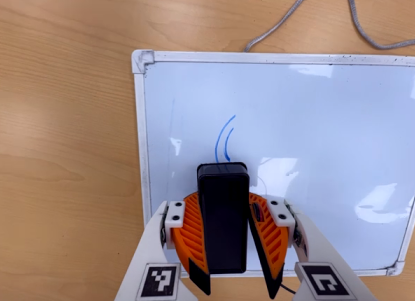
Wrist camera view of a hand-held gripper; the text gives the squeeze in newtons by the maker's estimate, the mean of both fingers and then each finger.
{"total": 9.6, "left": 9.4, "right": 9.8}